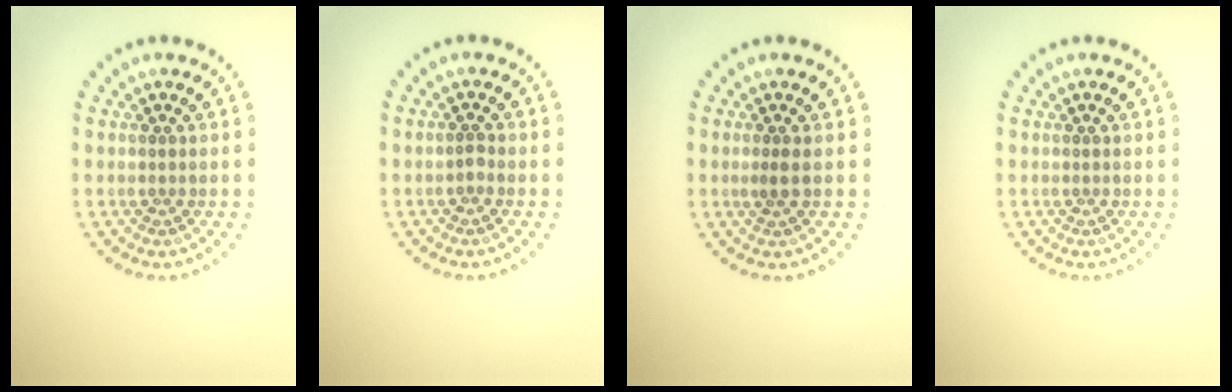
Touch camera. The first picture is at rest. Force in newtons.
{"total": 0.5, "press": 0.4, "slide": 0.3}
{"total": 1.0, "press": 0.8, "slide": 0.6}
{"total": 0.0}